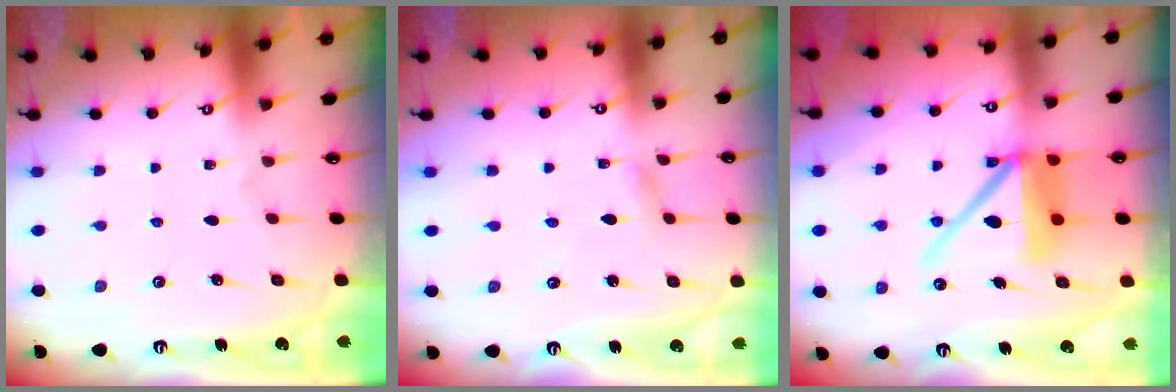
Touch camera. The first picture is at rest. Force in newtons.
{"total": 1.9, "press": 1.9, "slide": 0.2}
{"total": 13.1, "press": 13.0, "slide": 1.8}